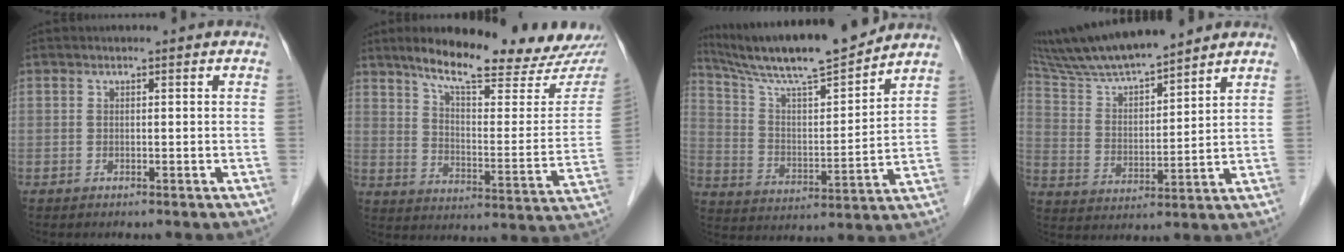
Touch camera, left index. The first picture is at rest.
{"total": 22.0, "force": [18.2, 3.2, 11.8], "torque": [-0.166, -0.028, 0.247]}
{"total": 16.9, "force": [15.1, 0.4, 7.6], "torque": [-0.139, 0.002, 0.257]}
{"total": 13.4, "force": [12.1, 0.9, 5.6], "torque": [-0.109, 0.015, 0.227]}